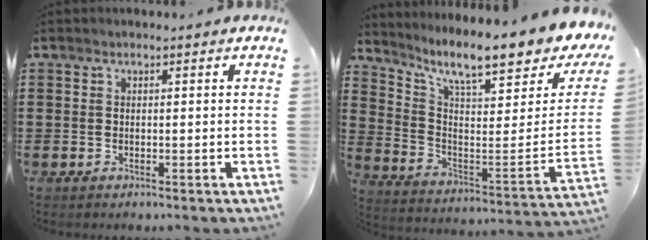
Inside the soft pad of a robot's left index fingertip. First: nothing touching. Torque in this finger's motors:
{"motor_torque": [2.14, 0.00, 0.57, 0.21]}